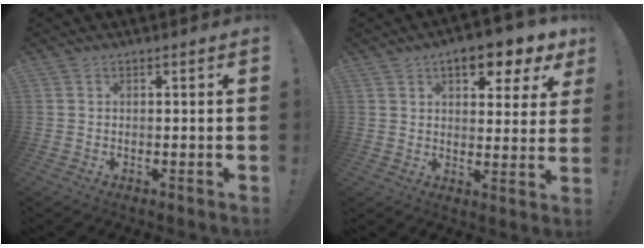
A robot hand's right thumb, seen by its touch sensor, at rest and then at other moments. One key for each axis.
{"total": 9.1, "fx": 5.1, "fy": 3.9, "fz": 6.4, "tx": -0.084, "ty": -0.026, "tz": 0.086}